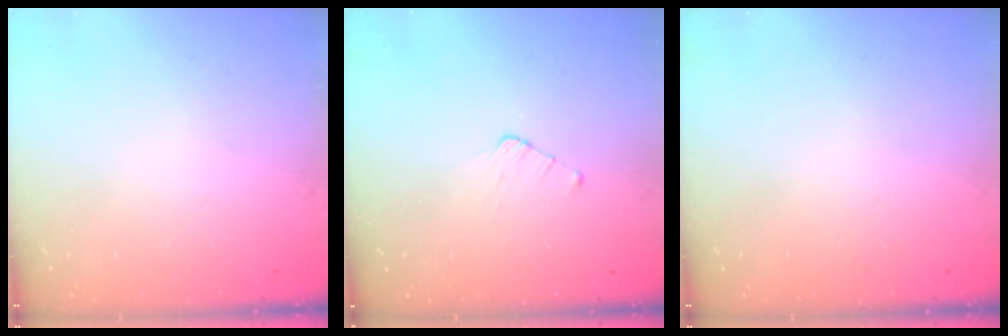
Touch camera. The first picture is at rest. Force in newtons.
{"total": 2.5, "press": 2.5, "slide": 0.3}
{"total": 0.0}